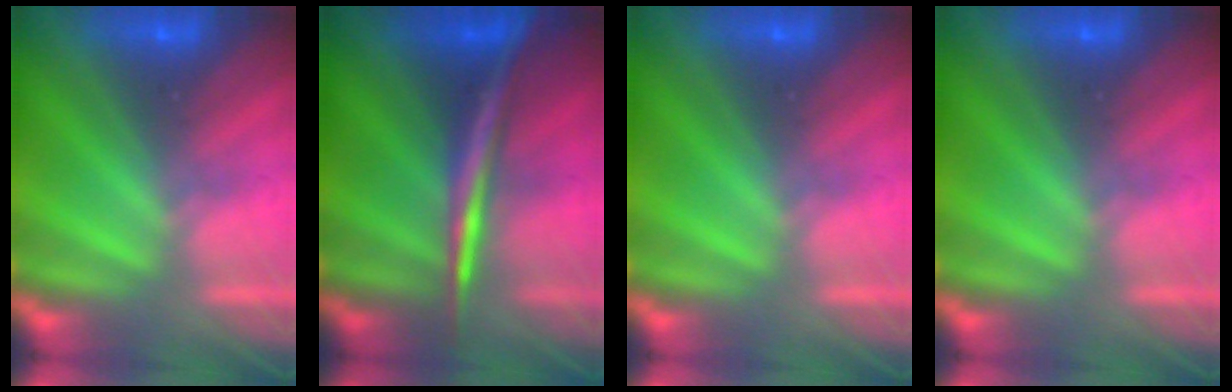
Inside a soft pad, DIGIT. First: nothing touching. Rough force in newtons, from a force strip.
{"total": 2.9}
{"total": 0.0}
{"total": 0.0}